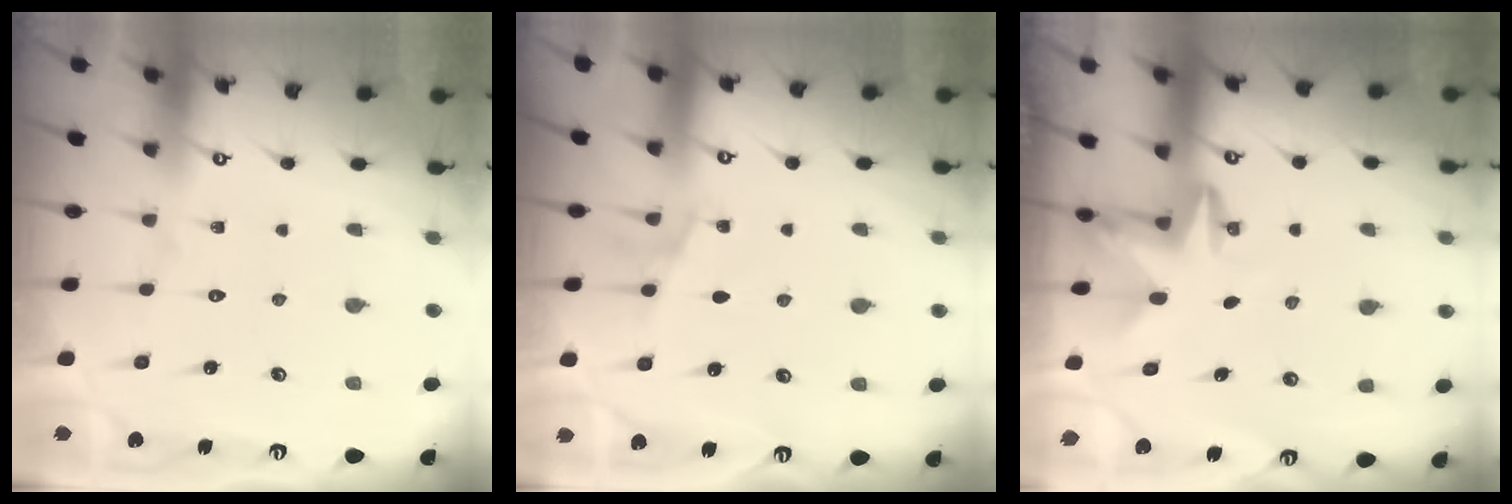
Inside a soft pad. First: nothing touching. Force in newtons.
{"total": 5.4, "press": 4.8, "slide": 2.6}
{"total": 3.2, "press": 3.1, "slide": 0.7}